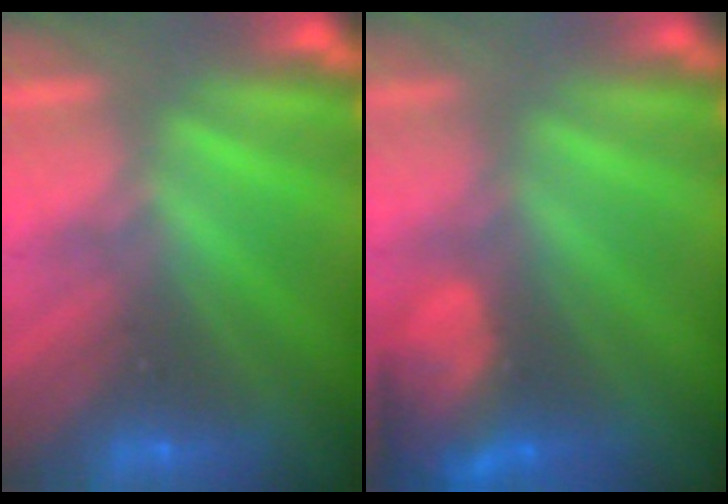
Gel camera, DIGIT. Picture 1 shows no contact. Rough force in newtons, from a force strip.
{"total": 5.8}